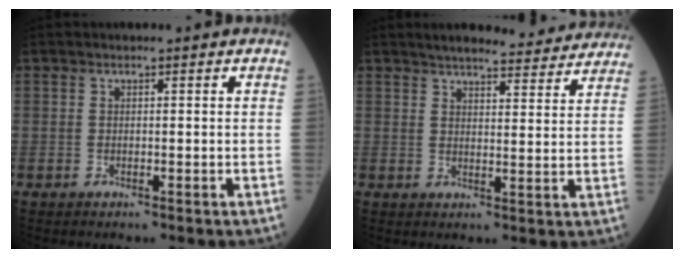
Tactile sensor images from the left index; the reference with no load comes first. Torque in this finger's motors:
{"motor_torque": [0.23, -0.36, 0.04, 0.03]}